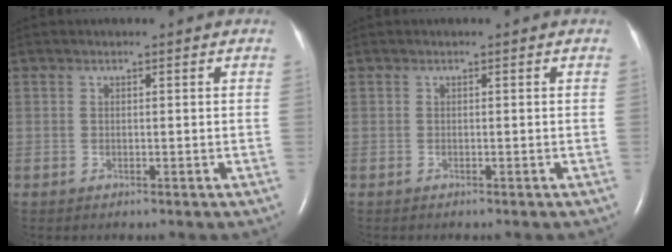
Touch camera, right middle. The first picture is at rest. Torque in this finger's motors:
{"motor_torque": [-0.03, -0.01, 0.00, 0.01]}